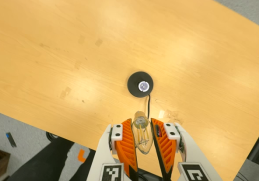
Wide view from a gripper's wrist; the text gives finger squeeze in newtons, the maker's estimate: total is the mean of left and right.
{"total": 13.6, "left": 14.3, "right": 12.8}